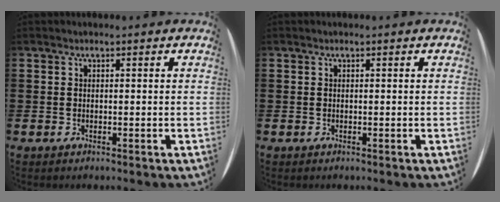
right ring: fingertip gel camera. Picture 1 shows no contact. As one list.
[{"total": 0.0}]